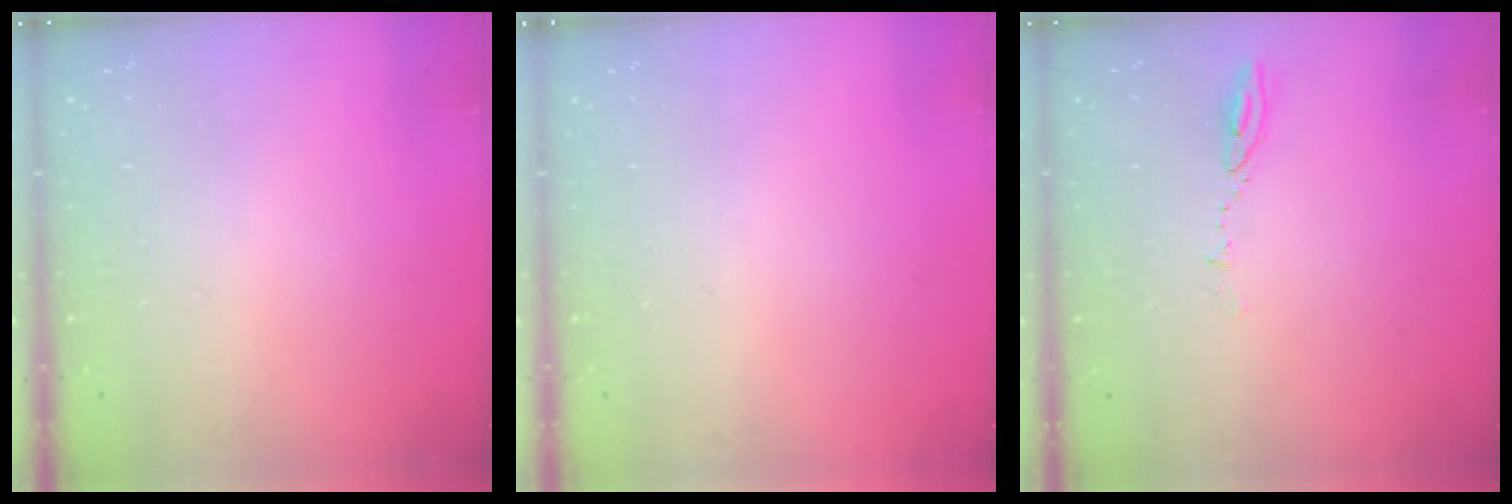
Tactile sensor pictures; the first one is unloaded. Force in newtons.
{"total": 0.0}
{"total": 4.5, "press": 4.4, "slide": 0.5}